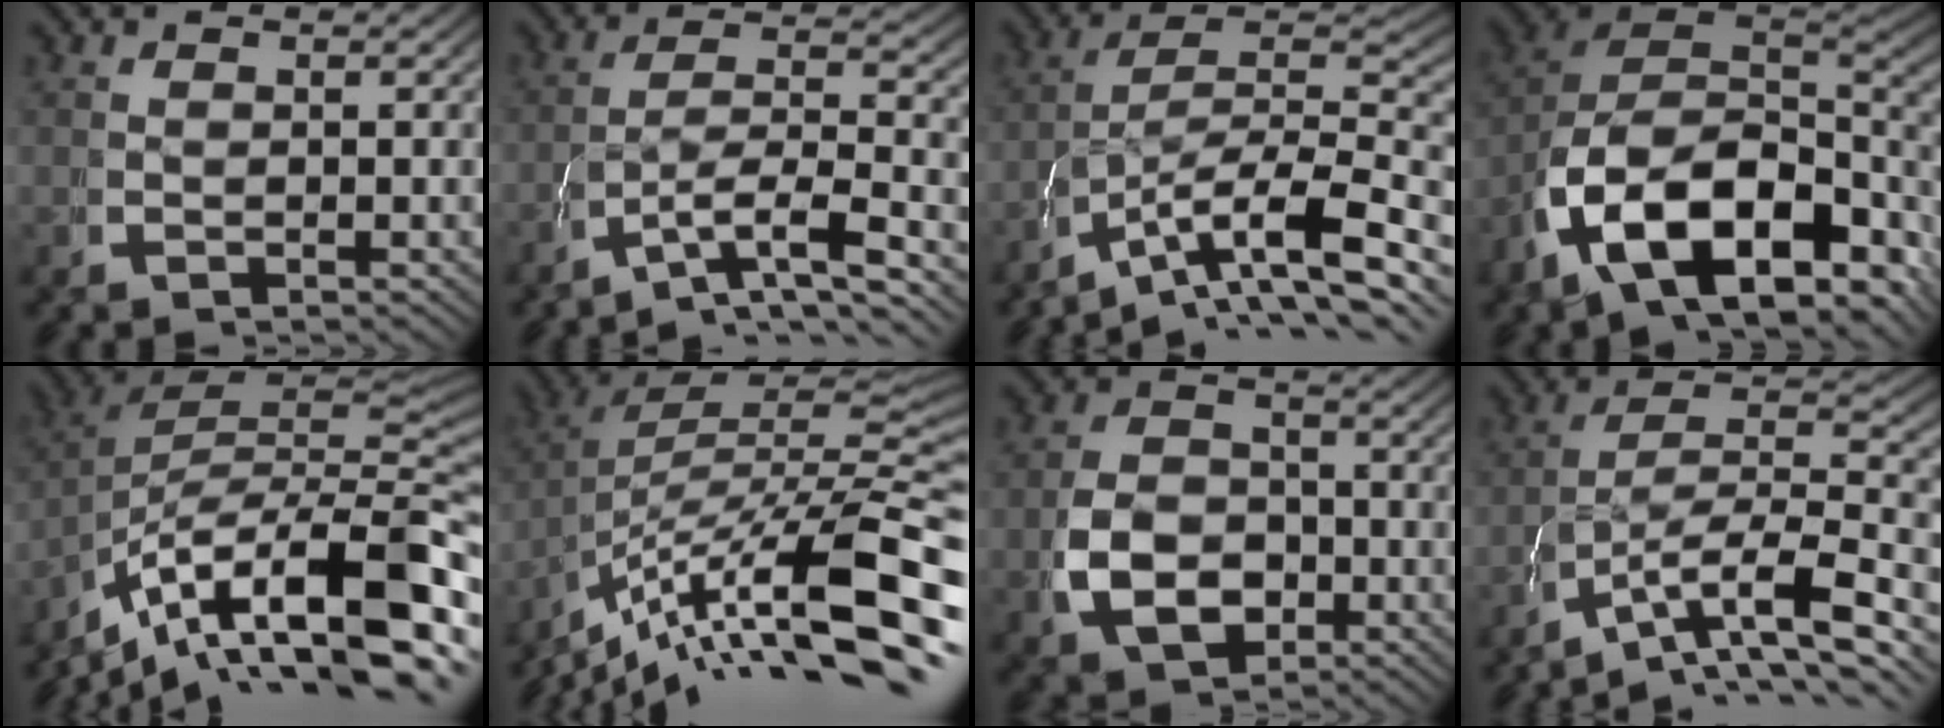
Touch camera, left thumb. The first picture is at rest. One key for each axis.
{"total": 7.0, "fx": -2.8, "fy": 3.5, "fz": 5.4, "tx": -0.108, "ty": -0.030, "tz": -0.032}
{"total": 13.1, "fx": -3.4, "fy": 8.2, "fz": 9.6, "tx": -0.156, "ty": -0.040, "tz": -0.039}
{"total": 16.8, "fx": -2.7, "fy": 11.3, "fz": 12.1, "tx": -0.237, "ty": -0.036, "tz": -0.036}
{"total": 15.5, "fx": -5.2, "fy": 8.4, "fz": 12.0, "tx": -0.214, "ty": -0.045, "tz": -0.060}
{"total": 14.3, "fx": -5.7, "fy": 7.0, "fz": 11.1, "tx": -0.186, "ty": -0.033, "tz": -0.069}
{"total": 7.4, "fx": -1.4, "fy": 5.5, "fz": 4.8, "tx": -0.100, "ty": -0.026, "tz": -0.010}
{"total": 9.8, "fx": -2.8, "fy": 5.7, "fz": 7.4, "tx": -0.128, "ty": -0.031, "tz": -0.033}